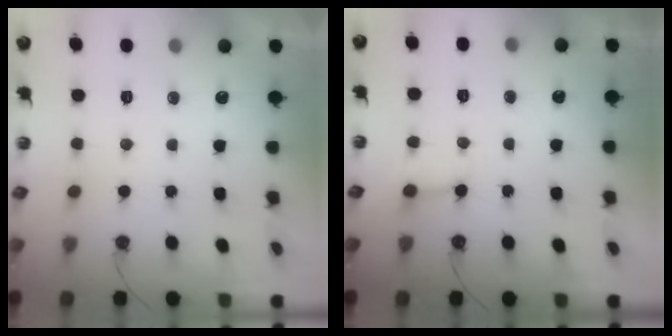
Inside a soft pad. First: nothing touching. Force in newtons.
{"total": 4.3, "press": 4.2, "slide": 0.4}